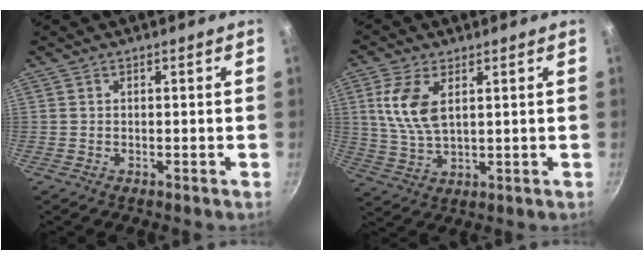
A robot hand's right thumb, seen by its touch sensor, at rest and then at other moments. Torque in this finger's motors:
{"motor_torque": [0.98, 1.14, 1.44, 0.08, 0.40]}